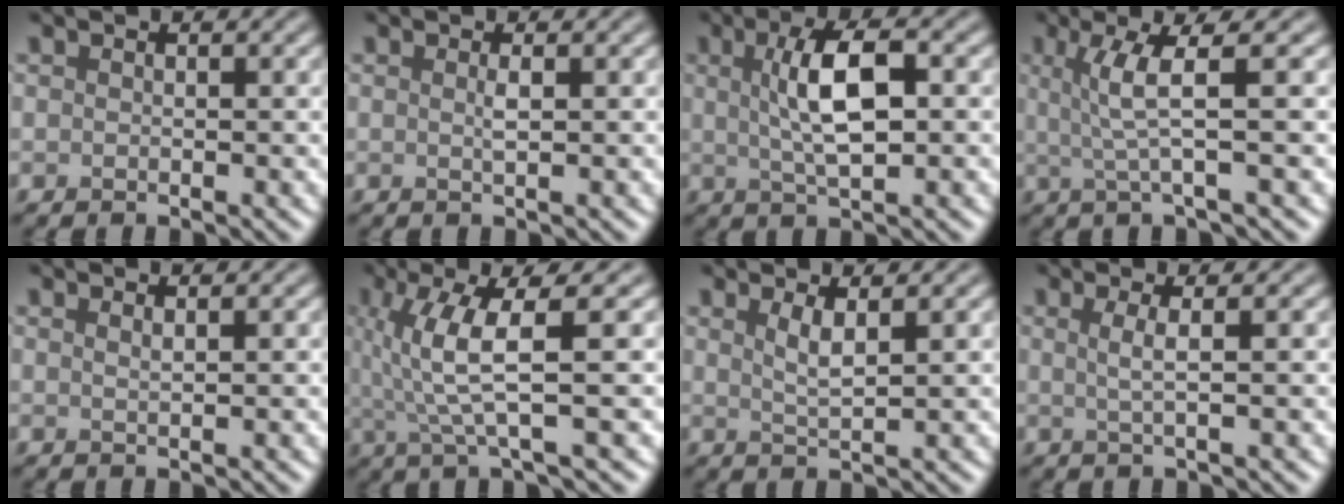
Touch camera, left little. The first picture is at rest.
{"total": 1.0, "force": [0.3, 0.2, 1.0], "torque": [-0.019, 0.003, 0.002]}
{"total": 5.5, "force": [0.9, 1.7, 5.2], "torque": [-0.099, 0.008, 0.015]}
{"total": 4.2, "force": [0.8, 0.6, 4.1], "torque": [-0.078, 0.004, 0.020]}
{"total": 0.8, "force": [0.5, 0.2, 0.6], "torque": [-0.003, 0.001, 0.006]}
{"total": 6.0, "force": [1.0, 1.1, 5.8], "torque": [-0.115, 0.008, 0.018]}
{"total": 2.2, "force": [1.1, 0.5, 1.9], "torque": [-0.033, -0.003, 0.020]}
{"total": 2.1, "force": [0.4, 0.6, 2.0], "torque": [-0.037, -0.001, 0.001]}